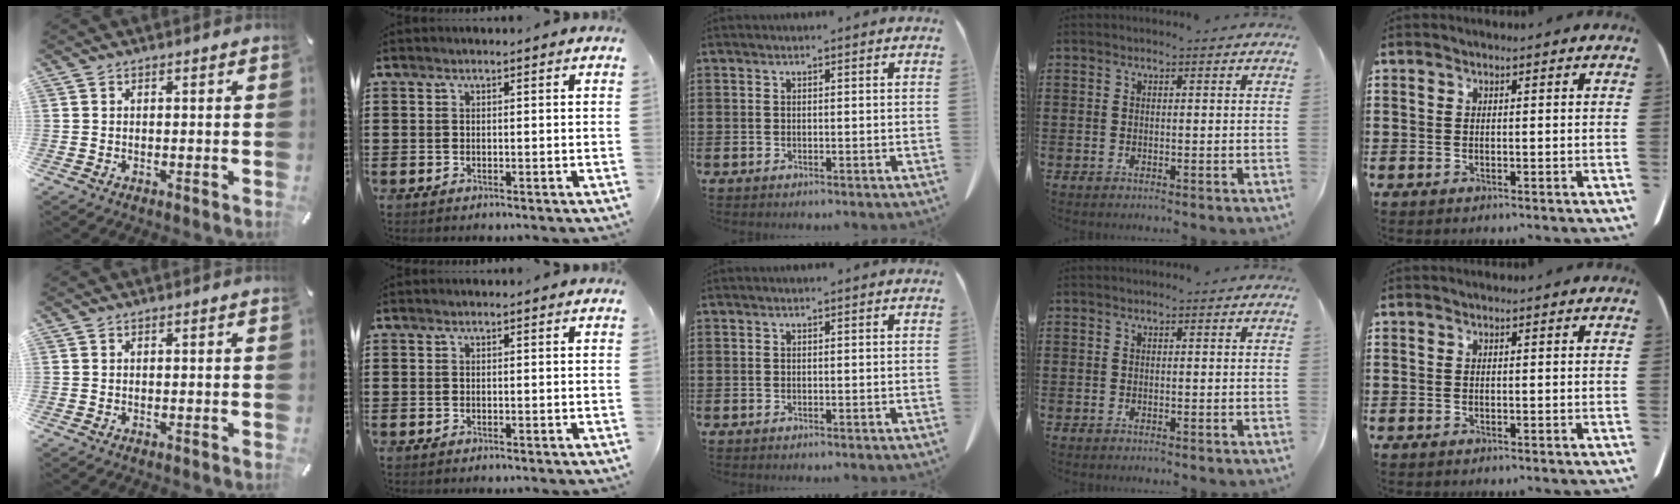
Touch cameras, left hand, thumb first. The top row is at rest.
{}